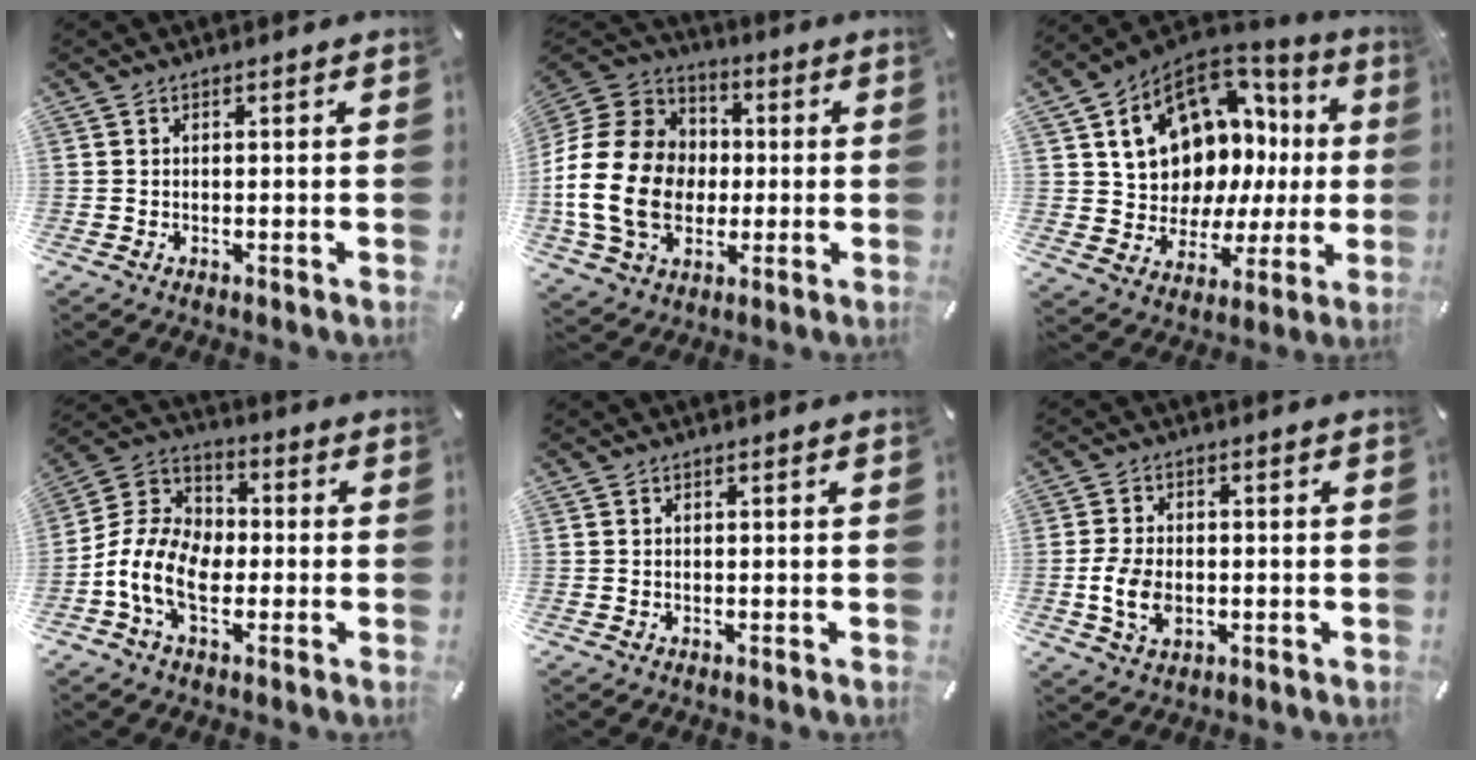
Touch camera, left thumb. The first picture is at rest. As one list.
[{"total": 21.3, "force": [-2.8, 17.3, 12.0], "torque": [-0.252, 0.025, -0.046]}, {"total": 15.8, "force": [7.1, 11.6, 8.1], "torque": [-0.144, -0.056, 0.143]}, {"total": 11.6, "force": [-4.0, 7.9, 7.4], "torque": [-0.176, 0.007, -0.076]}, {"total": 0.0}, {"total": 7.7, "force": [-1.7, 5.3, 5.2], "torque": [-0.127, 0.003, -0.034]}]